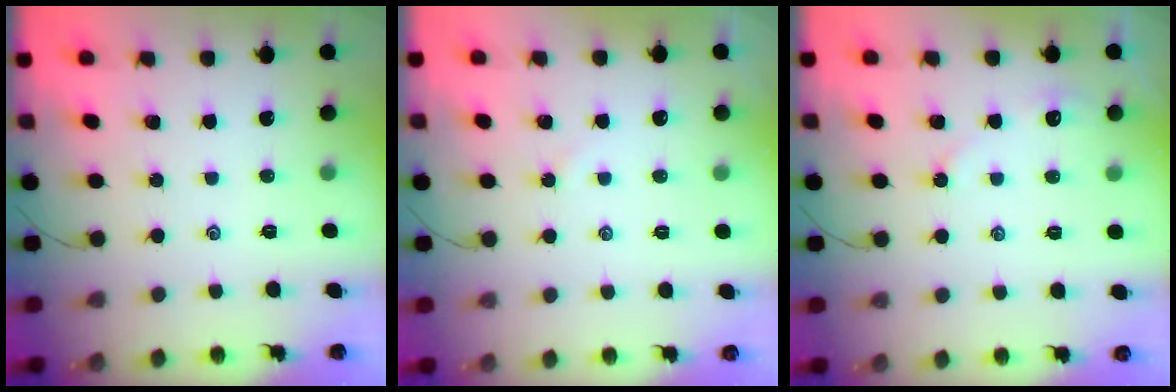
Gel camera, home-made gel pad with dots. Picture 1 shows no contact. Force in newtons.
{"total": 2.7, "press": 2.7, "slide": 0.4}
{"total": 2.9, "press": 2.9, "slide": 0.5}